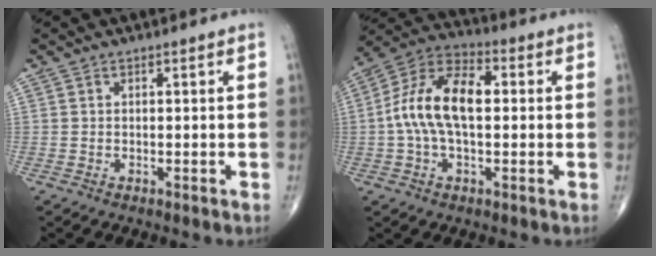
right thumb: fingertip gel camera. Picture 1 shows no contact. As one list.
[{"total": 13.8, "force": [0.6, 7.3, 11.7], "torque": [-0.224, 0.036, 0.001]}]